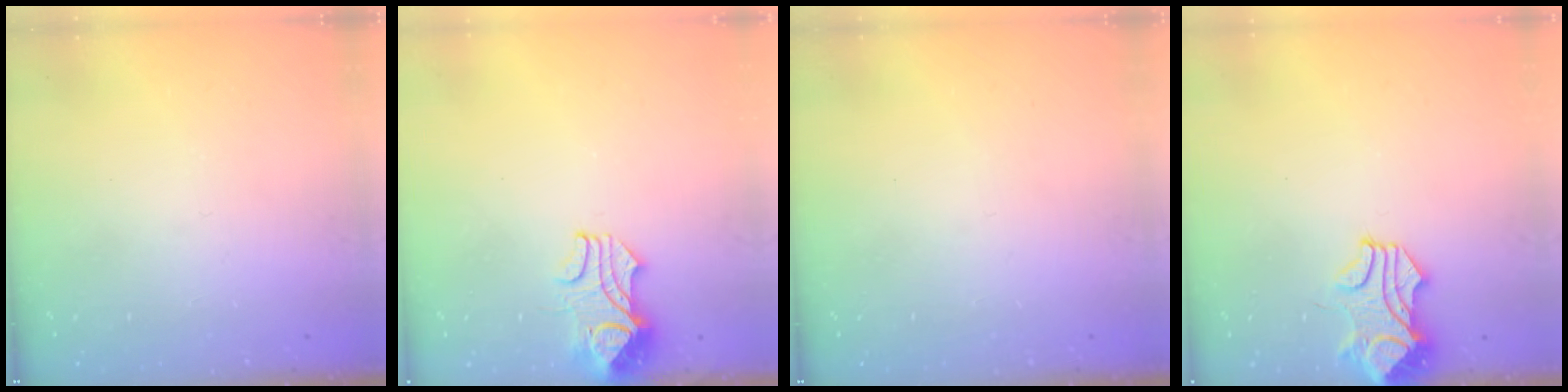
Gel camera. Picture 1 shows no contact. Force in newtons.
{"total": 2.2, "press": 2.1, "slide": 0.7}
{"total": 0.0}
{"total": 1.6, "press": 1.5, "slide": 0.5}